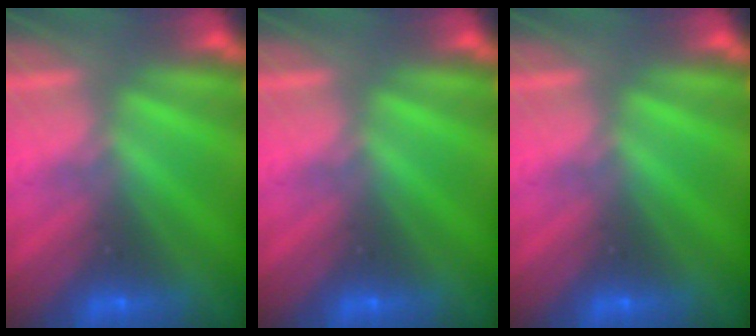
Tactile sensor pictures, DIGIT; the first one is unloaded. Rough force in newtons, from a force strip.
{"total": 0.0}
{"total": 0.0}